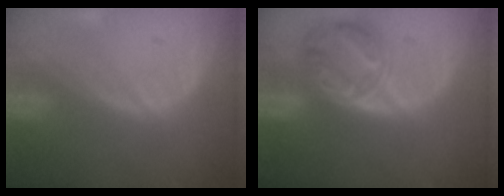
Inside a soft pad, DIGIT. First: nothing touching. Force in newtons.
{"total": 8.2, "press": 7.1, "slide": 4.2}